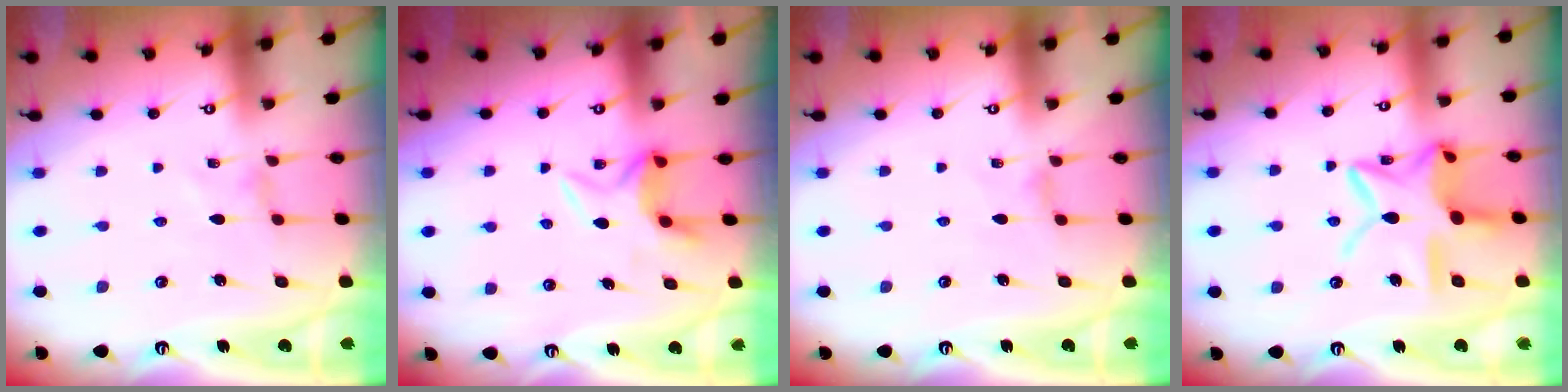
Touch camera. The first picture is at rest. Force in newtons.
{"total": 5.0, "press": 4.8, "slide": 1.3}
{"total": 0.0}
{"total": 15.6, "press": 15.6, "slide": 1.4}